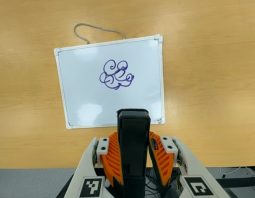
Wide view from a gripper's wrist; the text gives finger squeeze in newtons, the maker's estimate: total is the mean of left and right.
{"total": 5.8, "left": 3.7, "right": 7.8}